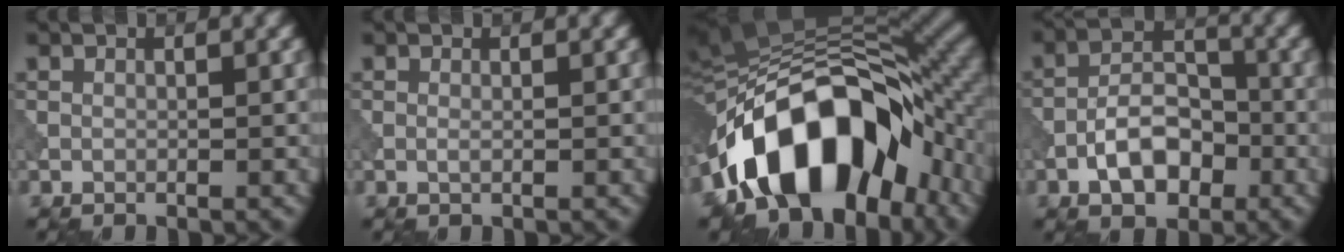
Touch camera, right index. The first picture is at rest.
{"total": 0.5, "force": [-0.1, 0.1, 0.5], "torque": [-0.013, -0.002, -0.001]}
{"total": 14.9, "force": [-6.7, 8.5, 10.3], "torque": [-0.148, 0.011, -0.120]}
{"total": 5.3, "force": [-2.3, 2.9, 3.7], "torque": [-0.054, 0.011, -0.045]}